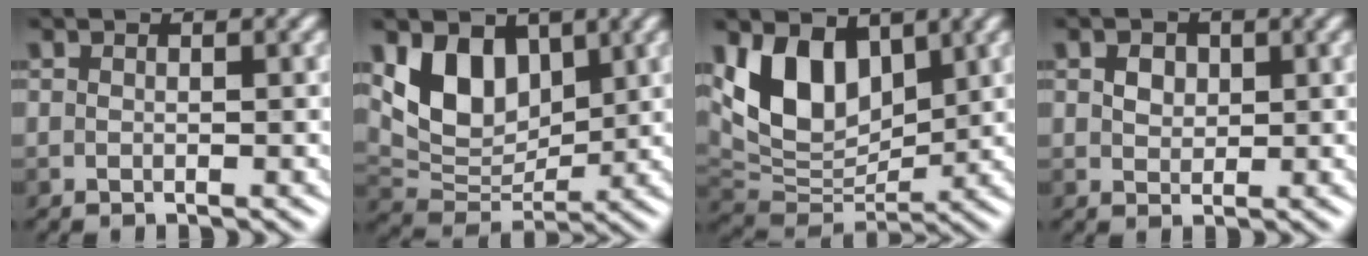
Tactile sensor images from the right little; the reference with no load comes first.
{"total": 6.1, "force": [2.6, 4.1, 3.7], "torque": [-0.069, -0.015, 0.047]}
{"total": 7.6, "force": [2.9, 4.8, 5.1], "torque": [-0.100, -0.015, 0.049]}
{"total": 1.7, "force": [0.6, 1.3, 0.8], "torque": [-0.018, 0.001, 0.009]}